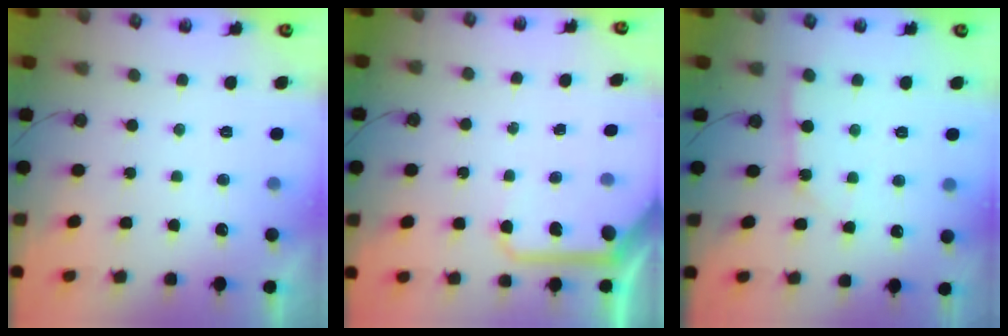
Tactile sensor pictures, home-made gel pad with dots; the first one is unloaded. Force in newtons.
{"total": 10.3, "press": 10.3, "slide": 1.2}
{"total": 2.9, "press": 2.9, "slide": 0.1}